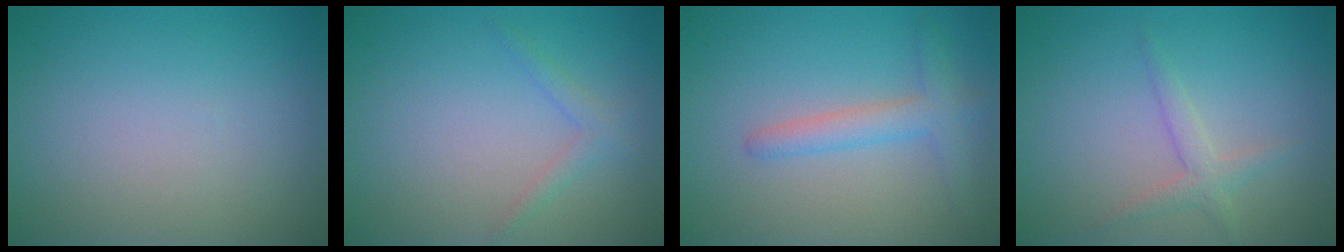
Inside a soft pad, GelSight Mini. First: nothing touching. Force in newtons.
{"total": 1.3, "press": 1.3, "slide": 0.1}
{"total": 2.6, "press": 2.6, "slide": 0.1}
{"total": 1.8, "press": 1.8, "slide": 0.1}